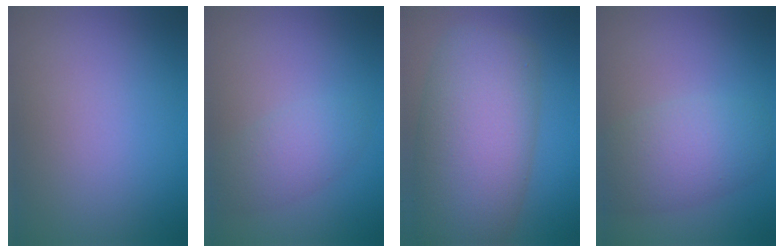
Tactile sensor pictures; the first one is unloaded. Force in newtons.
{"total": 2.8, "press": 2.8, "slide": 0.1}
{"total": 11.9, "press": 11.9, "slide": 0.3}
{"total": 5.1, "press": 5.1, "slide": 0.1}